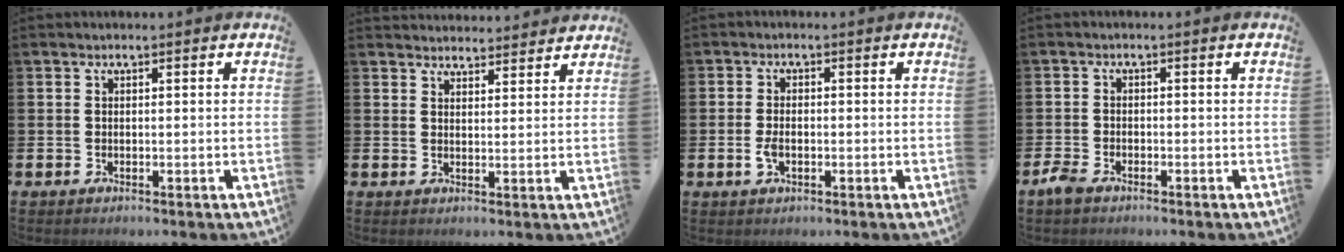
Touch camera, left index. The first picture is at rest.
{"total": 3.4, "force": [3.3, 0.4, -0.3], "torque": [-0.001, -0.019, 0.062]}
{"total": 2.4, "force": [-0.6, 1.4, 1.9], "torque": [-0.036, 0.004, -0.012]}
{"total": 2.2, "force": [-1.4, 1.2, 1.2], "torque": [-0.031, 0.003, -0.031]}